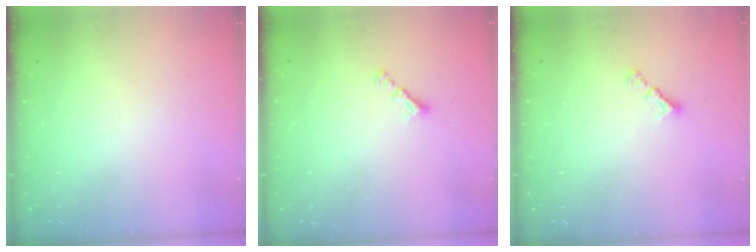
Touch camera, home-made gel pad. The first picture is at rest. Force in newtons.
{"total": 2.8, "press": 2.7, "slide": 0.5}
{"total": 2.9, "press": 2.9, "slide": 0.3}